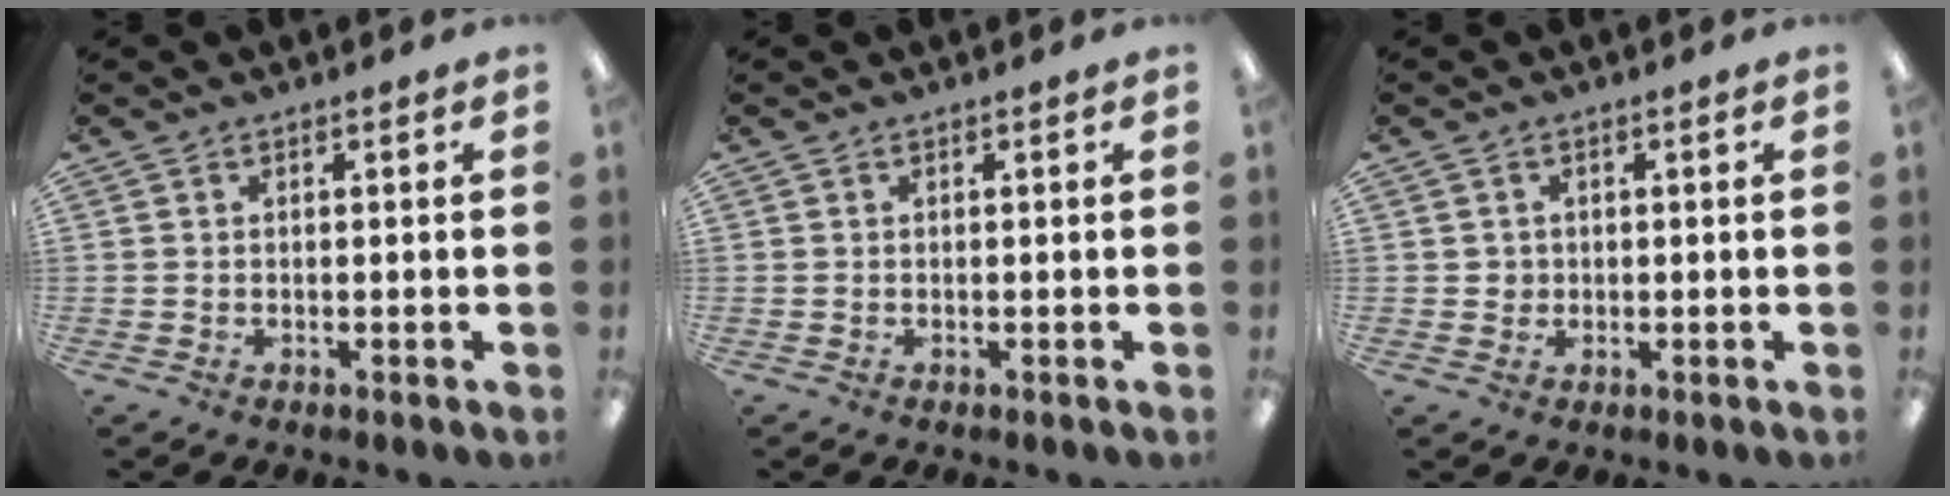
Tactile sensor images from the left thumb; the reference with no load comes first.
{"total": 0.0}
{"total": 2.0, "force": [0.7, 1.7, 0.7], "torque": [-0.016, 0.005, 0.011]}